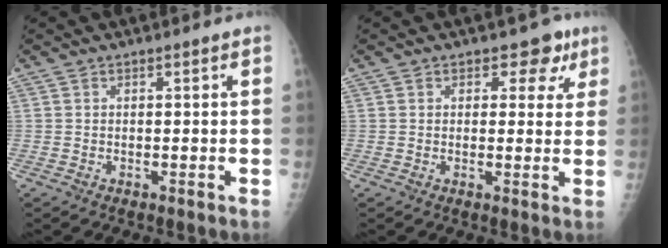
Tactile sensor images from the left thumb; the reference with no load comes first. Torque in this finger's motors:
{"motor_torque": [0.01, 0.23, -0.14, -0.12, 0.00]}